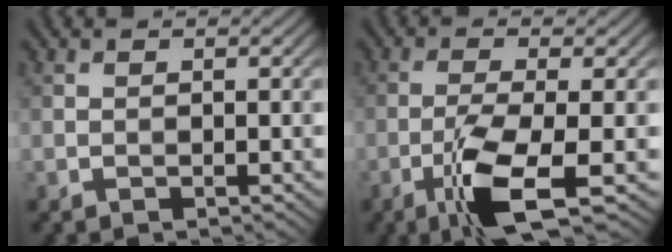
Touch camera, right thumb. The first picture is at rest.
{"total": 7.6, "force": [-3.3, 1.4, 6.6], "torque": [-0.128, 0.004, -0.071]}